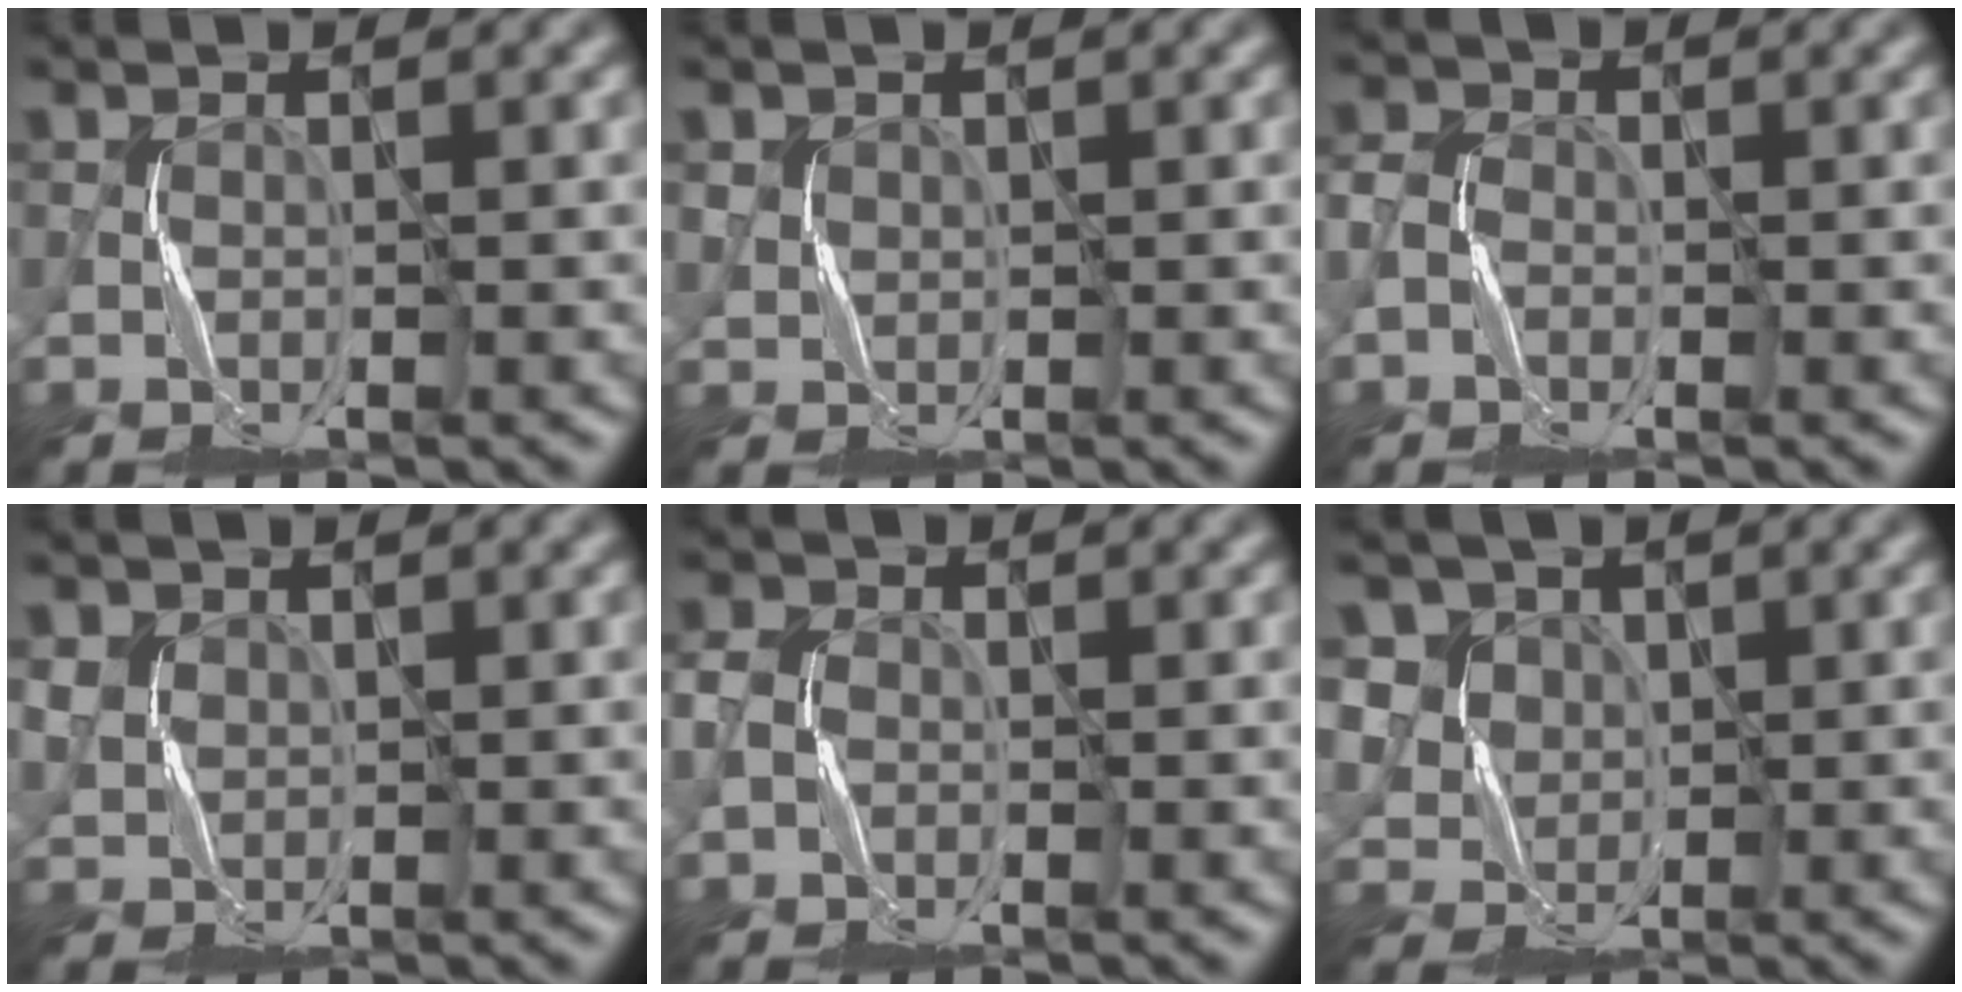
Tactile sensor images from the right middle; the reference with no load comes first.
{"total": 0.8, "force": [0.4, 0.7, -0.2], "torque": [-0.005, -0.005, 0.008]}
{"total": 1.8, "force": [-0.8, 1.4, 0.8], "torque": [-0.018, 0.002, -0.017]}
{"total": 1.5, "force": [0.6, 1.3, 0.2], "torque": [-0.019, -0.004, 0.012]}
{"total": 2.0, "force": [-0.4, 1.7, 1.0], "torque": [-0.030, -0.001, -0.009]}
{"total": 6.4, "force": [3.0, 5.3, 2.1], "torque": [-0.057, 0.005, 0.045]}